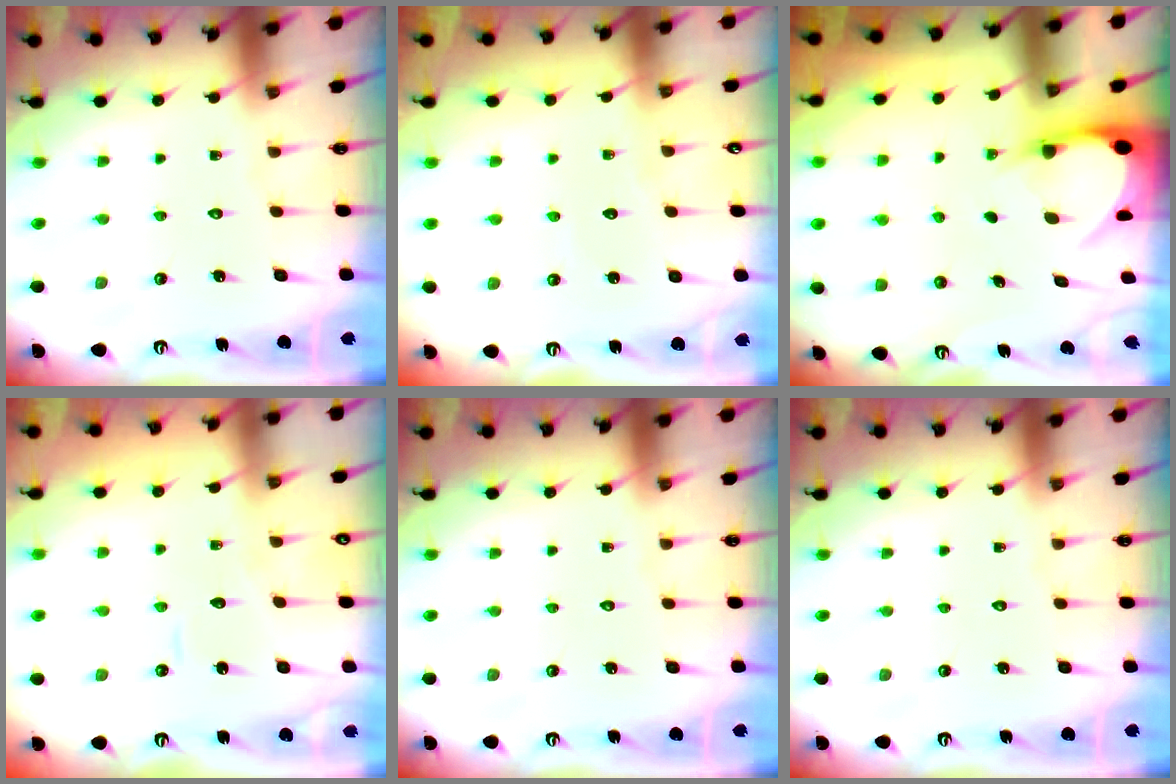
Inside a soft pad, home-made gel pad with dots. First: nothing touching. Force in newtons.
{"total": 2.9, "press": 2.9, "slide": 0.3}
{"total": 4.1, "press": 4.1, "slide": 0.2}
{"total": 4.1, "press": 4.1, "slide": 0.5}
{"total": 0.0}
{"total": 0.0}